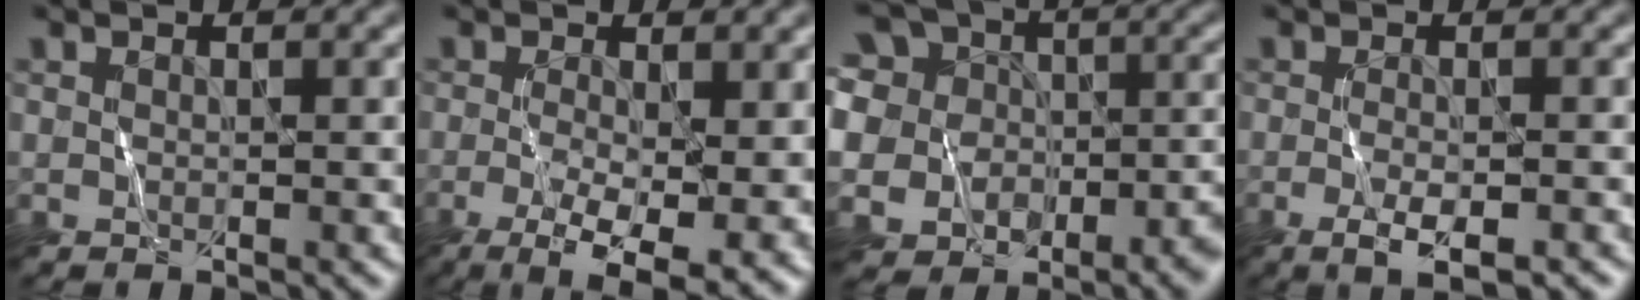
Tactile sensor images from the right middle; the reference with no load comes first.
{"total": 8.7, "force": [-2.7, 3.3, 7.6], "torque": [-0.144, -0.014, -0.036]}
{"total": 14.1, "force": [-1.4, 12.2, 6.9], "torque": [-0.155, 0.006, -0.034]}
{"total": 3.2, "force": [-1.6, 0.8, 2.7], "torque": [-0.051, -0.006, -0.025]}